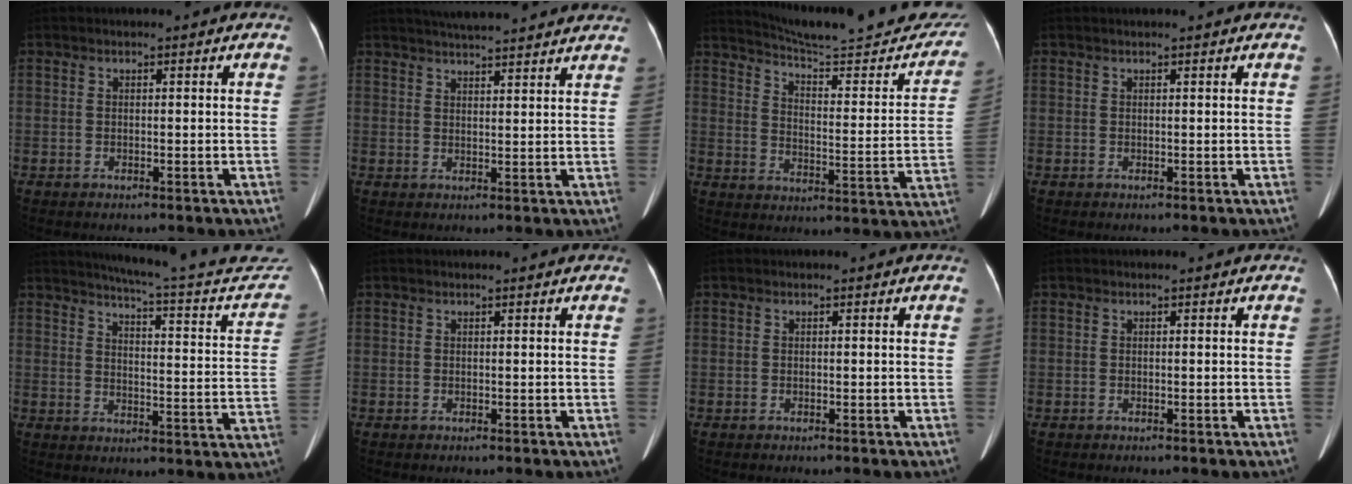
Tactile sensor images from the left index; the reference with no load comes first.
{"total": 13.9, "force": [12.7, 1.0, 5.6], "torque": [-0.091, 0.027, 0.165]}
{"total": 24.7, "force": [22.7, 2.9, 9.4], "torque": [-0.126, -0.074, 0.286]}
{"total": 1.8, "force": [1.6, -0.1, 0.7], "torque": [-0.008, 0.022, 0.027]}
{"total": 23.6, "force": [21.7, 2.3, 8.9], "torque": [-0.118, -0.076, 0.250]}
{"total": 0.9, "force": [0.8, 0.0, 0.3], "torque": [-0.008, 0.011, 0.011]}
{"total": 0.0}
{"total": 0.0}